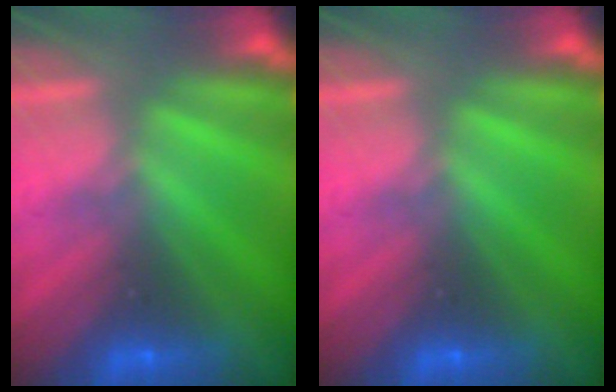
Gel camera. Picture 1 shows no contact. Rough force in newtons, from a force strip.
{"total": 0.0}